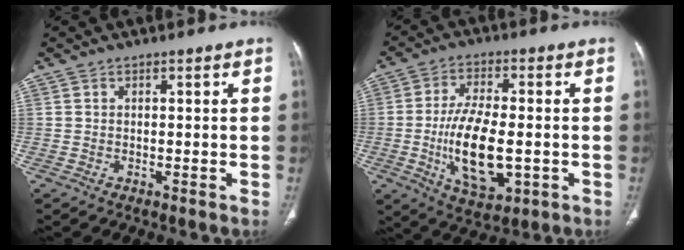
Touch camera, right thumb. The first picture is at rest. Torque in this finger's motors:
{"motor_torque": [2.56, 1.16, 1.42, -1.36, 0.55]}